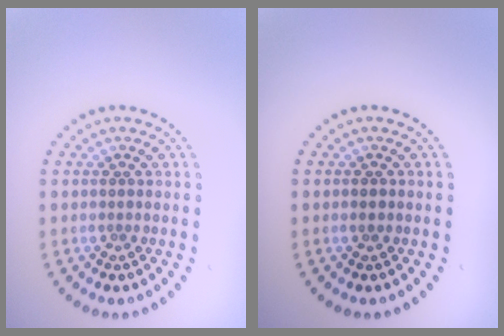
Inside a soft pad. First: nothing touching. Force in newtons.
{"total": 1.0, "press": 1.0, "slide": 0.0}